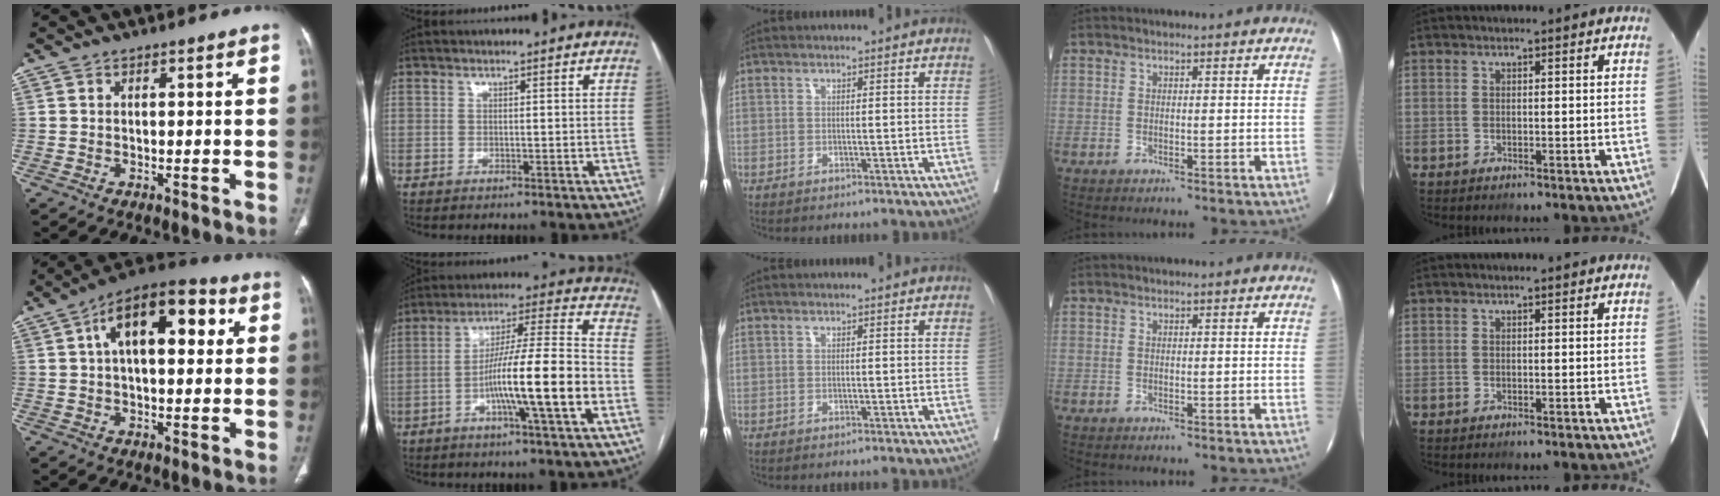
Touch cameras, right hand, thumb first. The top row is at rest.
{"thumb": {"total": 17.1, "force": [4.9, 8.3, 14.1], "torque": [-0.194, 0.024, 0.068]}, "index": {"total": 15.8, "force": [-4.9, 0.1, 15.0], "torque": [-0.252, 0.006, -0.083]}}